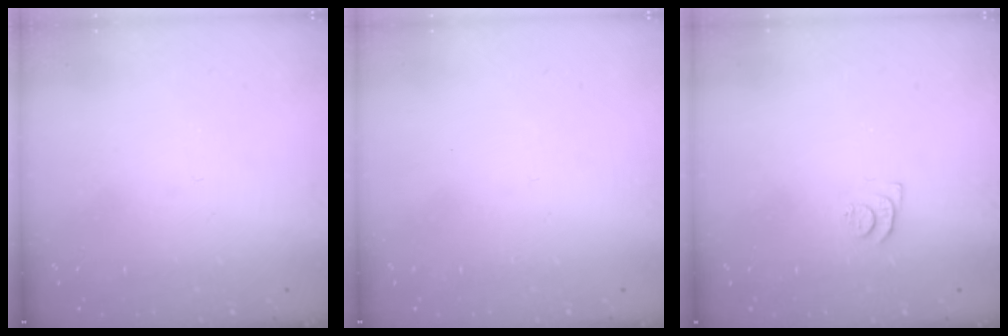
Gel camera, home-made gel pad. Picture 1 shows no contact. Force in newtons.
{"total": 1.6, "press": 1.6, "slide": 0.1}
{"total": 4.1, "press": 4.0, "slide": 0.6}